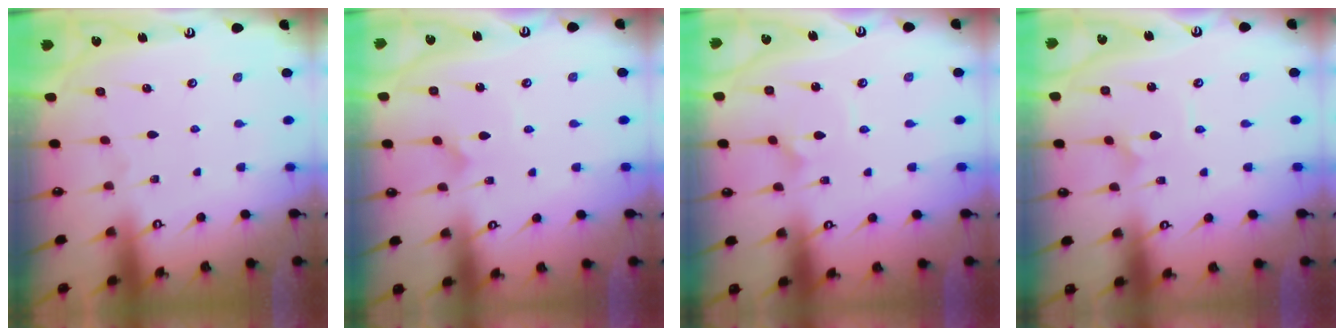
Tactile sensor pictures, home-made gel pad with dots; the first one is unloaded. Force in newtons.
{"total": 1.8, "press": 1.8, "slide": 0.1}
{"total": 2.7, "press": 2.7, "slide": 0.4}
{"total": 1.4, "press": 1.4, "slide": 0.0}